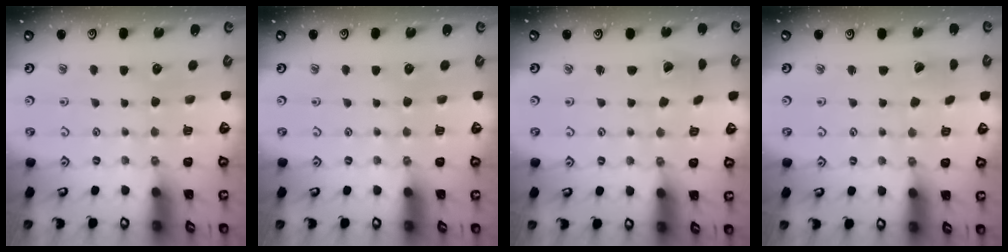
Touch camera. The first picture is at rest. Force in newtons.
{"total": 0.0}
{"total": 1.8, "press": 1.8, "slide": 0.2}
{"total": 2.1, "press": 2.1, "slide": 0.3}